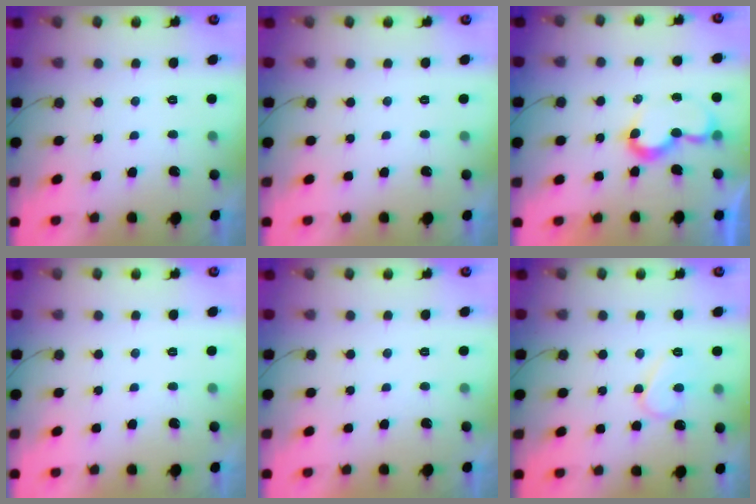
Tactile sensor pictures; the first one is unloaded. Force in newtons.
{"total": 0.0}
{"total": 7.8, "press": 7.8, "slide": 0.7}
{"total": 0.0}
{"total": 2.0, "press": 2.0, "slide": 0.1}
{"total": 8.6, "press": 8.5, "slide": 0.8}